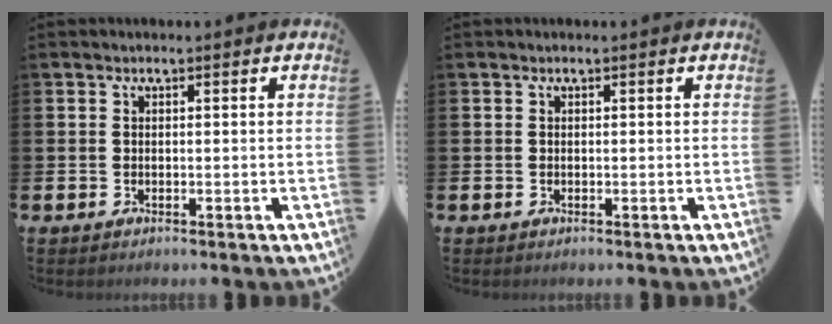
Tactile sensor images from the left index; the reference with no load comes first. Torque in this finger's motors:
{"motor_torque": [0.00, 0.00, 0.02, 0.00]}